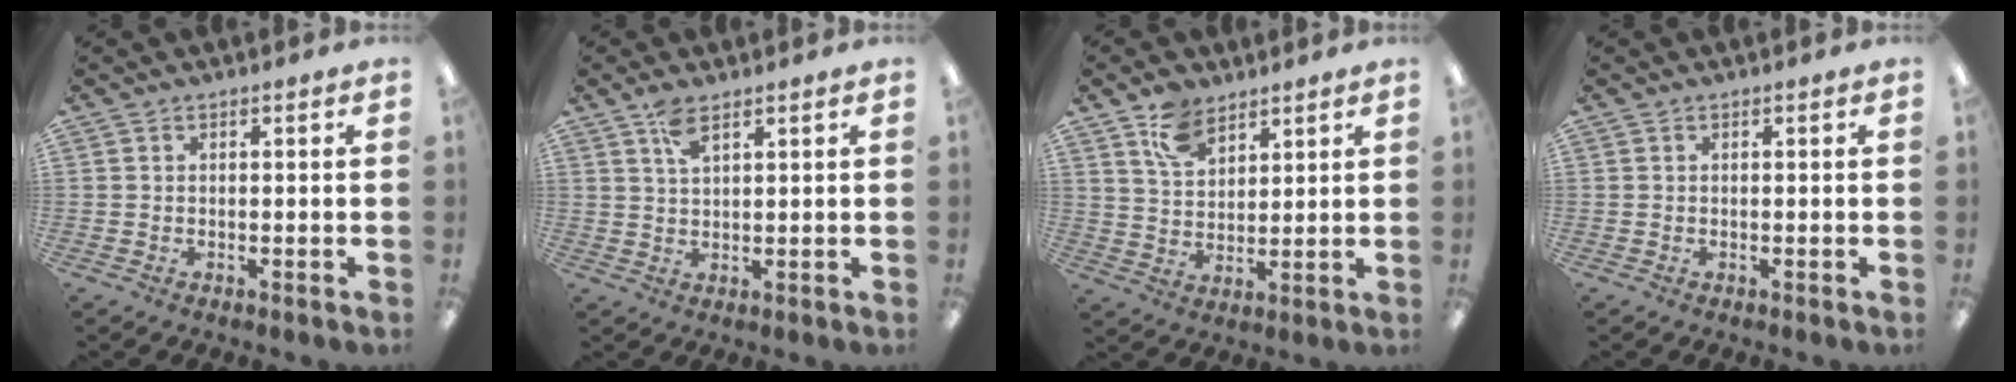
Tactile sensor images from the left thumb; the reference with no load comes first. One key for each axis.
{"total": 4.2, "fx": 2.8, "fy": 1.4, "fz": 2.7, "tx": -0.055, "ty": -0.002, "tz": 0.049}
{"total": 8.6, "fx": 6.0, "fy": 4.9, "fz": 3.8, "tx": -0.077, "ty": -0.020, "tz": 0.113}
{"total": 0.0}